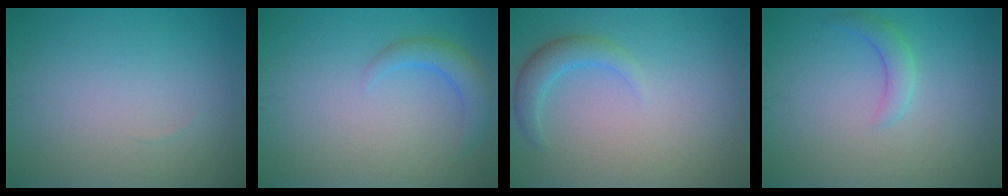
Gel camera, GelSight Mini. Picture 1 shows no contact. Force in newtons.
{"total": 2.6, "press": 2.5, "slide": 0.2}
{"total": 2.4, "press": 2.4, "slide": 0.1}
{"total": 1.9, "press": 1.9, "slide": 0.1}